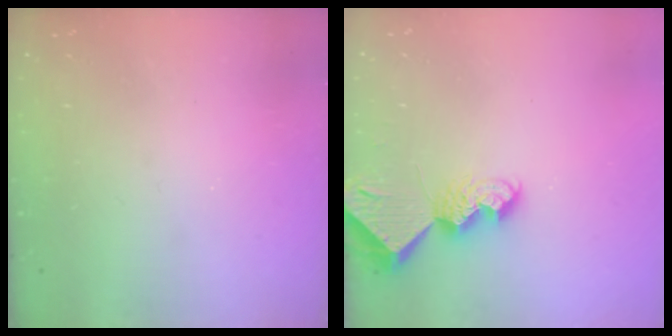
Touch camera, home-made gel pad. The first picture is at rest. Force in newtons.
{"total": 7.6, "press": 7.5, "slide": 0.7}